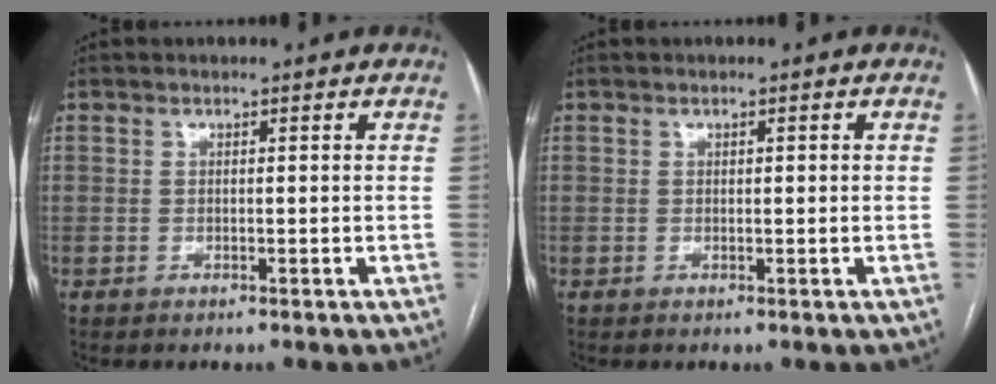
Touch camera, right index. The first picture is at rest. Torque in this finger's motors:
{"motor_torque": [-0.08, 0.12, -0.04, -0.01]}